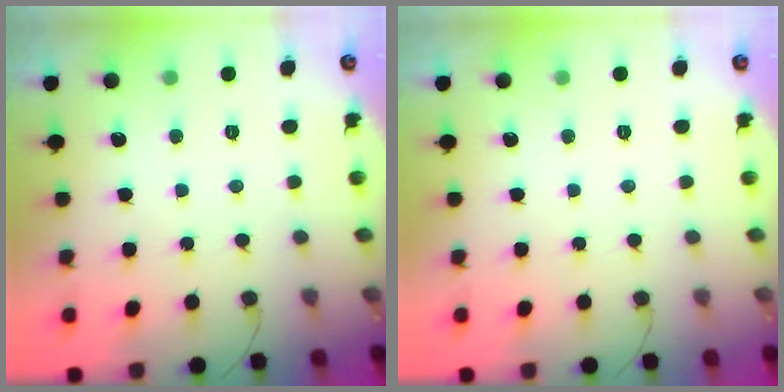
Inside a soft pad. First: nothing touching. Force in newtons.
{"total": 0.0}